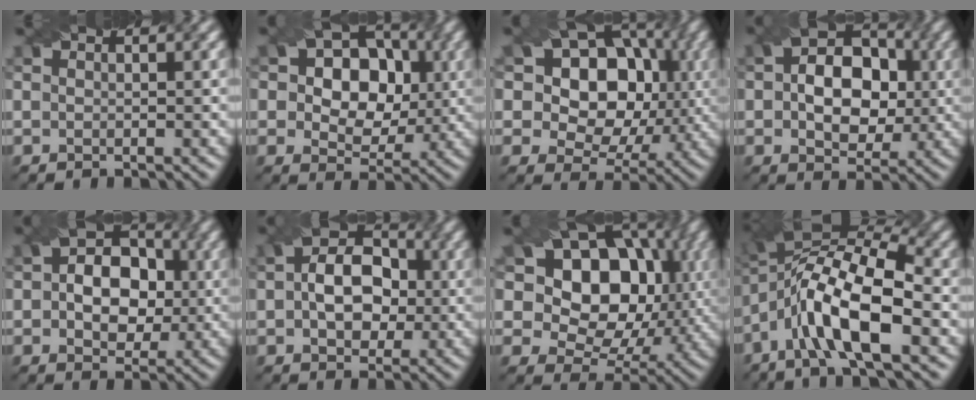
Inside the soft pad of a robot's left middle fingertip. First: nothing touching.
{"total": 9.1, "force": [1.8, 7.1, 5.4], "torque": [-0.069, 0.029, 0.012]}
{"total": 13.3, "force": [3.4, 9.9, 8.2], "torque": [-0.121, 0.048, 0.029]}
{"total": 8.0, "force": [0.3, 5.5, 5.8], "torque": [-0.091, 0.007, -0.004]}
{"total": 7.0, "force": [0.2, 5.0, 5.0], "torque": [-0.073, 0.008, -0.006]}
{"total": 6.8, "force": [0.1, 4.7, 4.9], "torque": [-0.078, 0.010, -0.003]}
{"total": 16.5, "force": [5.4, 11.8, 10.2], "torque": [-0.182, 0.063, 0.082]}
{"total": 10.7, "force": [-2.7, 3.4, 9.8], "torque": [-0.185, 0.019, -0.061]}